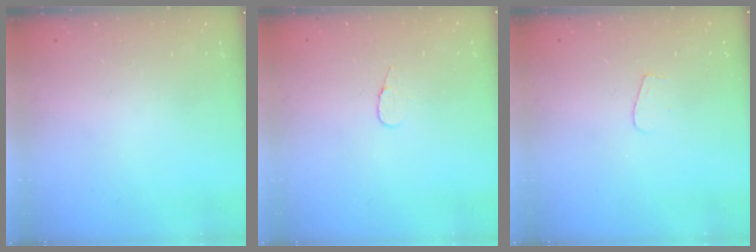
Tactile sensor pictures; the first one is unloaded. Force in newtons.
{"total": 4.0, "press": 4.0, "slide": 0.4}
{"total": 3.6, "press": 3.6, "slide": 0.3}